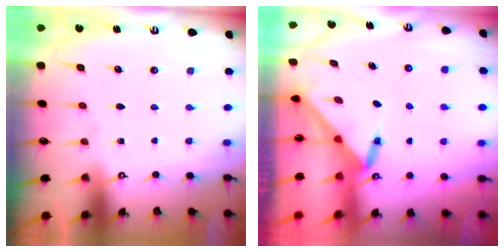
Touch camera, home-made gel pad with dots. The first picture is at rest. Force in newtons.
{"total": 3.6, "press": 3.5, "slide": 0.3}